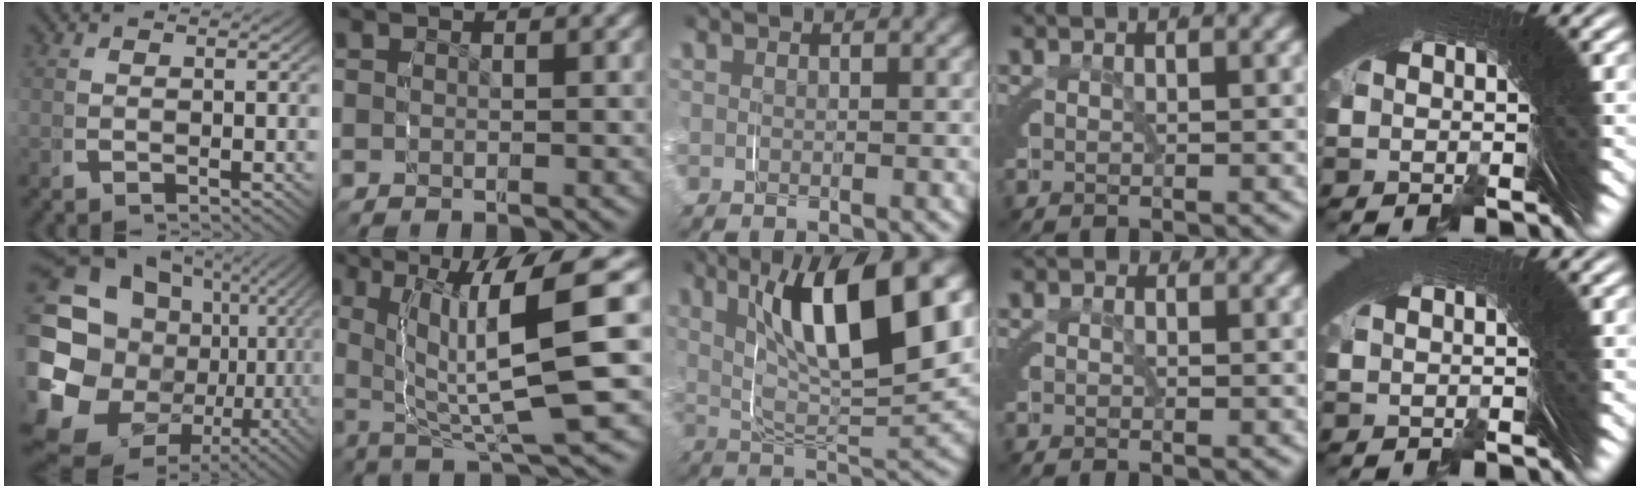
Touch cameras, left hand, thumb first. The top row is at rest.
{"thumb": {"total": 20.6, "force": [-2.6, 15.2, 13.7], "torque": [-0.274, -0.071, -0.015]}, "index": {"total": 11.9, "force": [-0.1, 4.7, 10.9], "torque": [-0.154, 0.004, 0.005]}, "middle": {"total": 11.6, "force": [3.7, 4.1, 10.2], "torque": [-0.169, 0.015, 0.059]}, "ring": {"total": 0.6, "force": [-0.5, 0.0, -0.1], "torque": [0.009, -0.004, -0.012]}, "little": {"total": 0.8, "force": [0.0, -0.7, -0.4], "torque": [0.009, 0.005, 0.002]}}